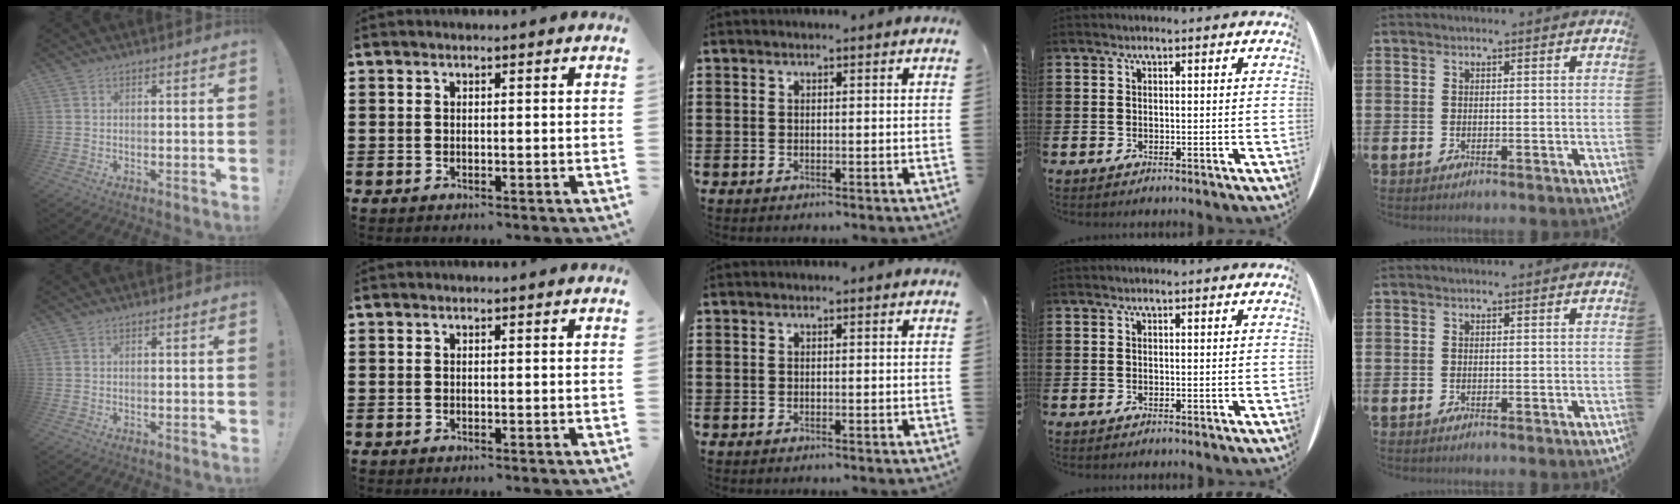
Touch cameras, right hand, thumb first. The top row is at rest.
{}